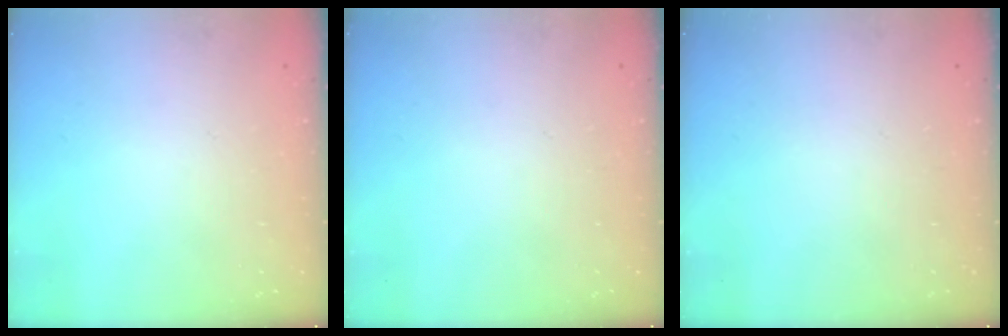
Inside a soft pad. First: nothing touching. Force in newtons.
{"total": 0.0}
{"total": 0.0}